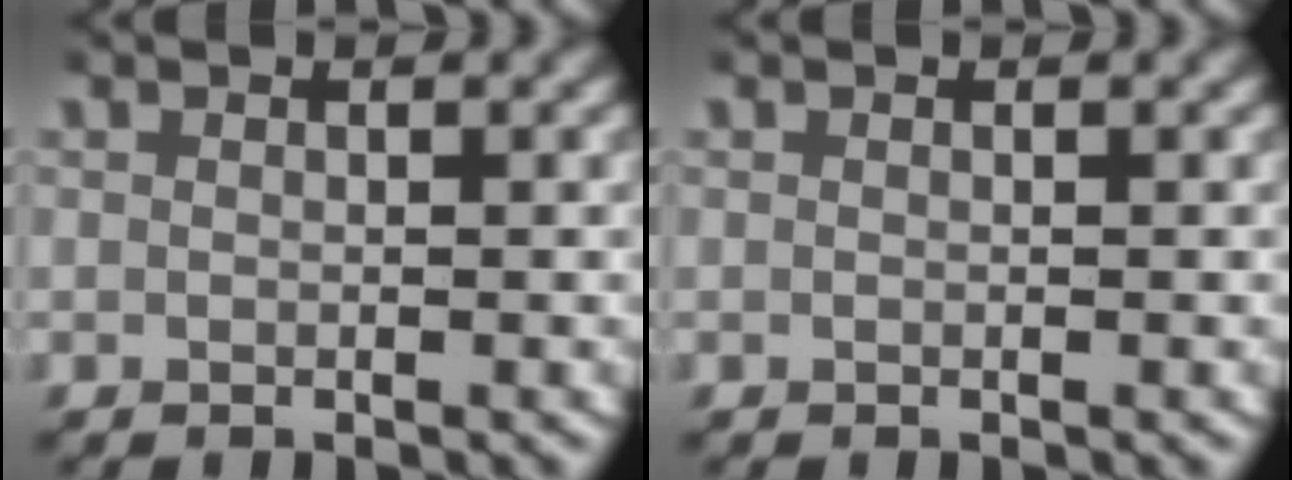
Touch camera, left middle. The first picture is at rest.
{"total": 0.0}